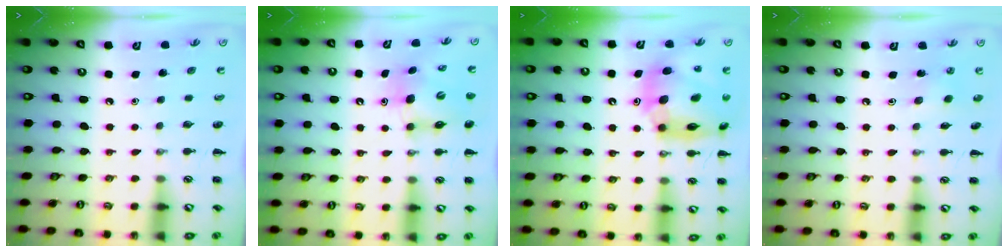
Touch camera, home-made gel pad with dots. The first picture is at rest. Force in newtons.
{"total": 7.0, "press": 6.9, "slide": 0.9}
{"total": 16.8, "press": 16.1, "slide": 4.7}
{"total": 2.8, "press": 2.6, "slide": 0.9}